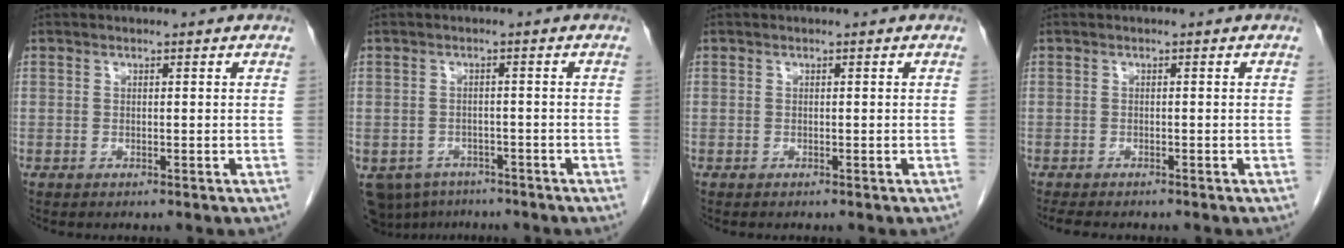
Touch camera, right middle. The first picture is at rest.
{"total": 8.5, "force": [-6.0, 5.7, 2.2], "torque": [-0.057, -0.006, -0.081]}
{"total": 0.6, "force": [-0.5, 0.2, 0.3], "torque": [-0.008, 0.000, -0.003]}
{"total": 4.0, "force": [-3.3, 0.9, 1.9], "torque": [-0.028, -0.009, -0.046]}